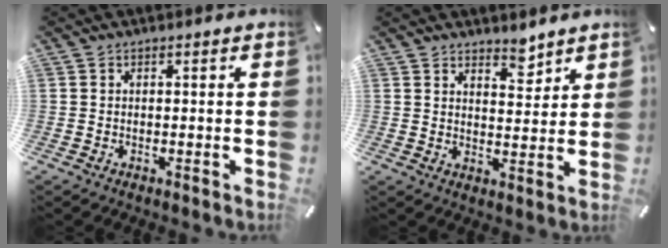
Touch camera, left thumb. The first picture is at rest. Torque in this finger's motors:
{"motor_torque": [0.27, -0.53, 0.05, -0.06, 0.03]}